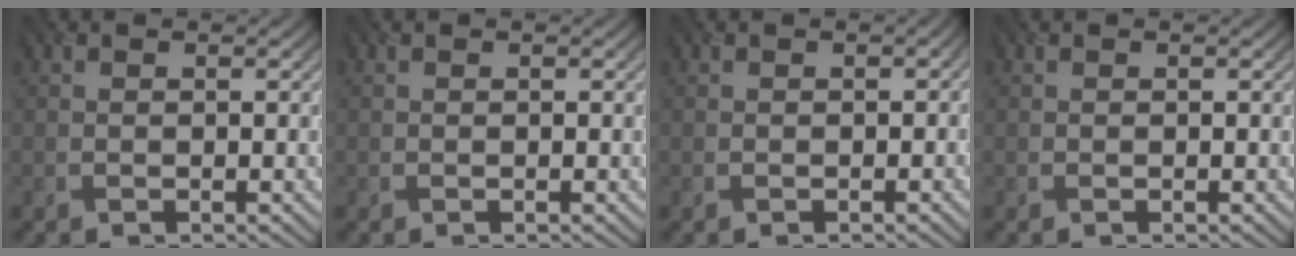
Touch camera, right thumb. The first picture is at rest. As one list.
[{"total": 0.0}, {"total": 1.0, "force": [-0.6, 0.8, 0.2], "torque": [-0.003, -0.009, -0.005]}, {"total": 0.0}]